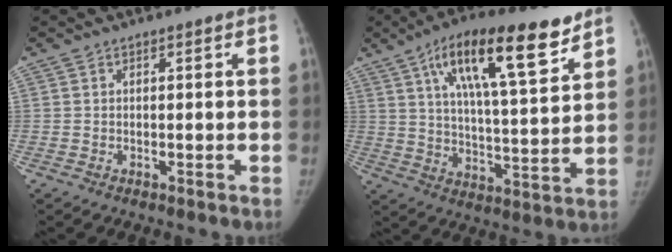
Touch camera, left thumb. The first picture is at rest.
{"total": 19.9, "force": [11.4, 5.8, 15.2], "torque": [-0.223, -0.035, 0.187]}